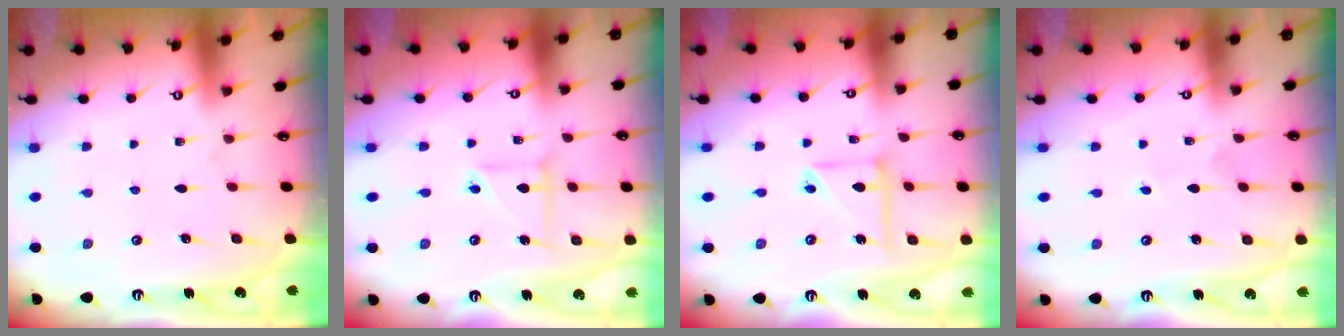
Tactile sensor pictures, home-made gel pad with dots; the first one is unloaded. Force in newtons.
{"total": 4.0, "press": 4.0, "slide": 0.4}
{"total": 8.0, "press": 8.0, "slide": 0.4}
{"total": 1.6, "press": 1.6, "slide": 0.1}